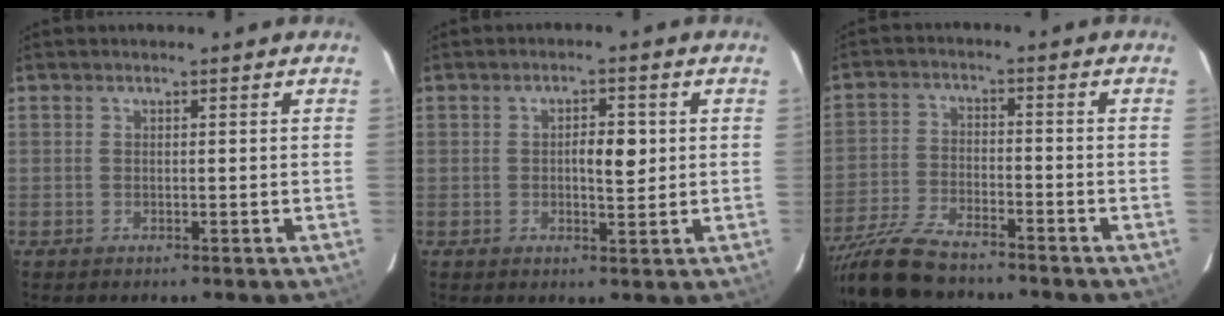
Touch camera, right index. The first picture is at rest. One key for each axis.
{"total": 4.0, "fx": 0.3, "fy": 1.5, "fz": 3.7, "tx": -0.057, "ty": 0.002, "tz": 0.007}
{"total": 9.8, "fx": -8.6, "fy": 1.9, "fz": 4.2, "tx": -0.083, "ty": -0.017, "tz": -0.151}